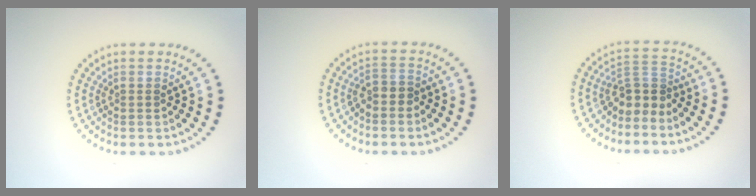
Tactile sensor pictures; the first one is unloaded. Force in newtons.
{"total": 1.3, "press": 1.0, "slide": 0.8}
{"total": 2.9, "press": 2.0, "slide": 2.1}